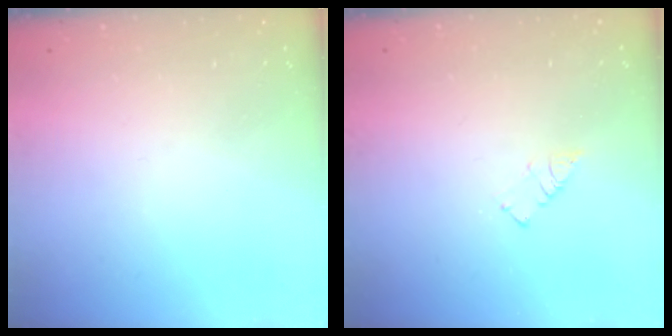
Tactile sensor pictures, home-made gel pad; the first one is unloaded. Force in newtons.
{"total": 2.9, "press": 2.9, "slide": 0.4}